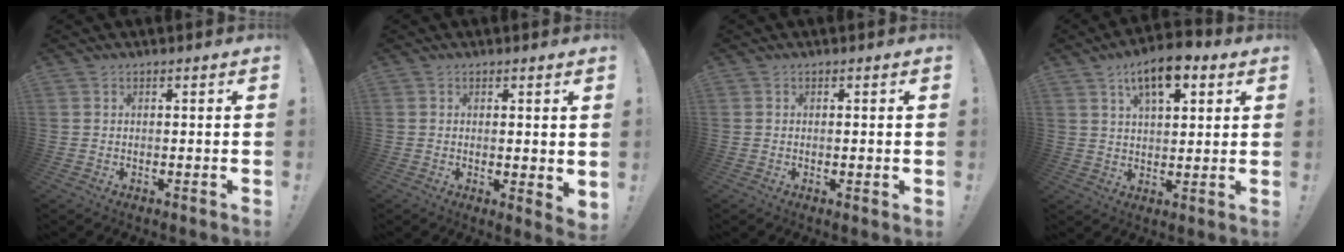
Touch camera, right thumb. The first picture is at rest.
{"total": 2.3, "force": [1.4, 0.9, 1.6], "torque": [-0.009, -0.009, 0.023]}
{"total": 0.7, "force": [-0.1, 0.0, 0.7], "torque": [-0.012, 0.000, 0.000]}
{"total": 10.8, "force": [6.1, 4.8, 7.5], "torque": [-0.111, -0.020, 0.106]}